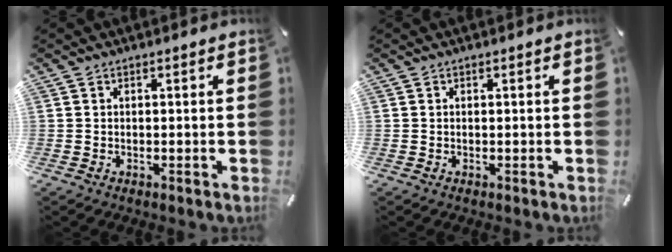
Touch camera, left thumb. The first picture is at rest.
{"total": 0.0}